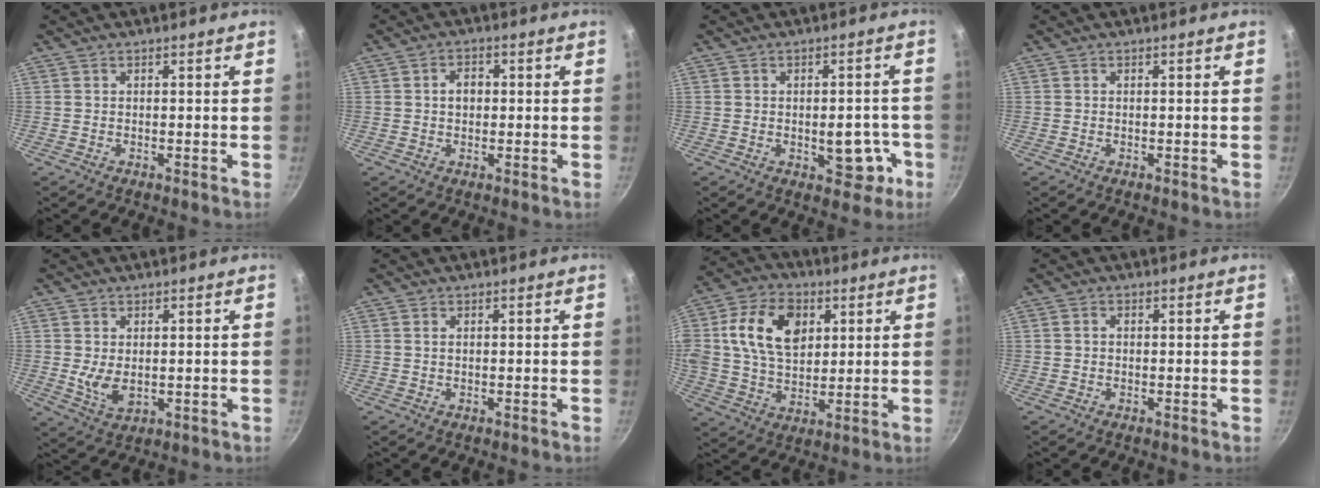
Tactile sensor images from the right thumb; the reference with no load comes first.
{"total": 3.4, "force": [0.3, 2.6, 2.2], "torque": [-0.019, 0.009, 0.003]}
{"total": 7.4, "force": [-2.1, 4.2, 5.7], "torque": [-0.039, 0.015, -0.022]}
{"total": 0.0}
{"total": 5.3, "force": [0.3, 3.2, 4.2], "torque": [-0.078, -0.018, 0.017]}
{"total": 0.8, "force": [0.3, 0.5, 0.6], "torque": [-0.011, 0.001, 0.006]}
{"total": 15.7, "force": [4.2, 10.8, 10.6], "torque": [-0.171, 0.000, 0.068]}
{"total": 1.0, "force": [0.0, 0.8, 0.6], "torque": [-0.010, 0.005, 0.000]}